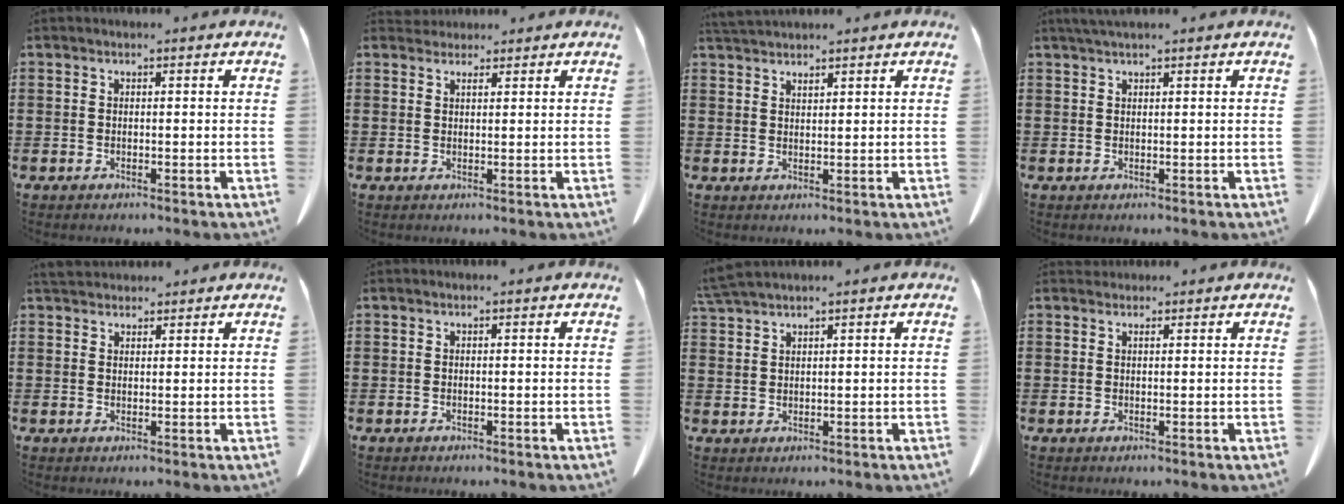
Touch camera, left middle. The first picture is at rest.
{"total": 1.5, "force": [1.3, 0.7, 0.3], "torque": [0.000, 0.000, 0.024]}
{"total": 2.2, "force": [2.1, 0.2, 0.3], "torque": [-0.012, -0.001, 0.041]}
{"total": 1.5, "force": [1.2, 0.1, 0.9], "torque": [-0.020, 0.001, 0.022]}
{"total": 2.8, "force": [2.5, 1.0, 0.7], "torque": [-0.021, 0.002, 0.049]}
{"total": 0.0}
{"total": 2.8, "force": [2.6, 0.0, 1.0], "torque": [-0.027, 0.000, 0.050]}
{"total": 0.8, "force": [0.7, 0.3, 0.1], "torque": [-0.004, 0.000, 0.014]}